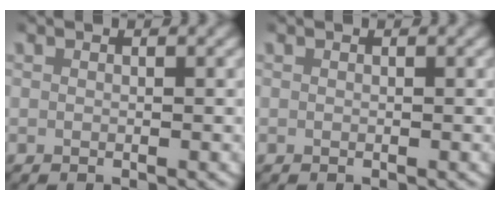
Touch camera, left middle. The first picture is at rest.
{"total": 0.0}